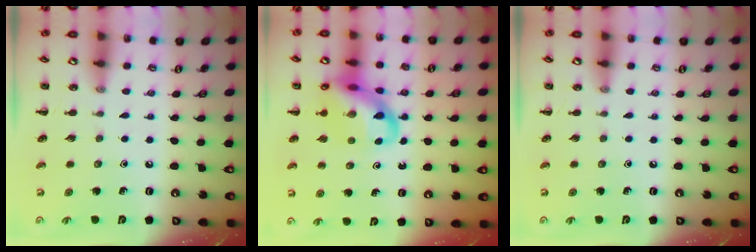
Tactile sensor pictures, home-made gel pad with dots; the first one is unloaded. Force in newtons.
{"total": 15.4, "press": 15.1, "slide": 3.3}
{"total": 0.0}